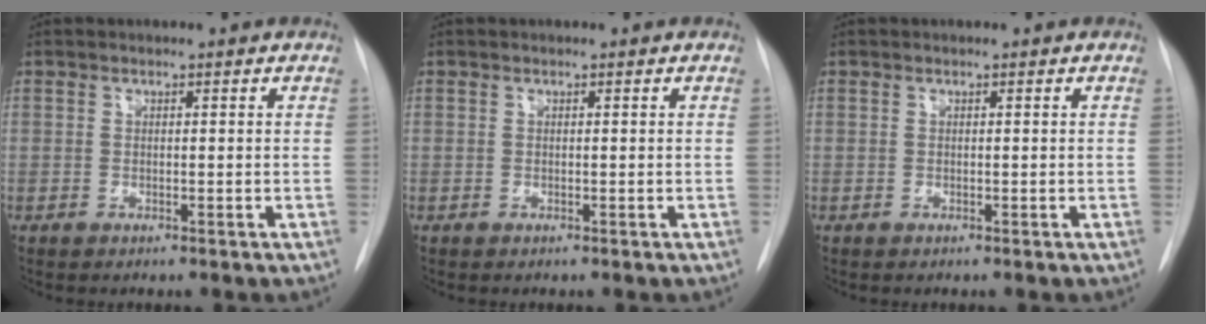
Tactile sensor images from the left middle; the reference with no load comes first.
{"total": 0.0}
{"total": 0.0}